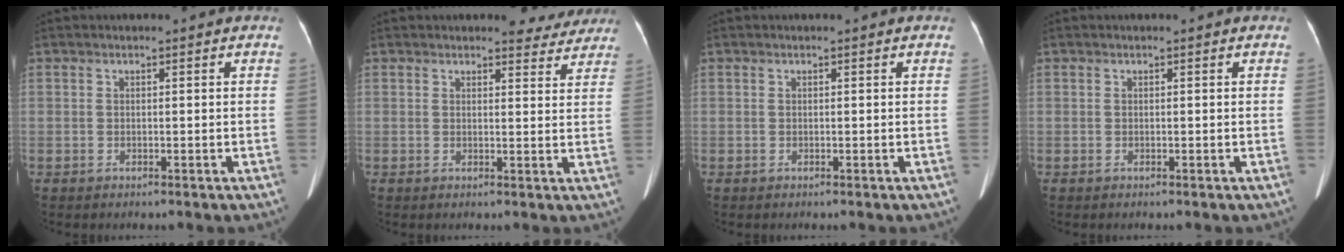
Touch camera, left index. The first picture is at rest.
{"total": 4.6, "force": [4.3, 1.5, 0.5], "torque": [0.006, -0.008, 0.036]}
{"total": 0.0}
{"total": 0.0}